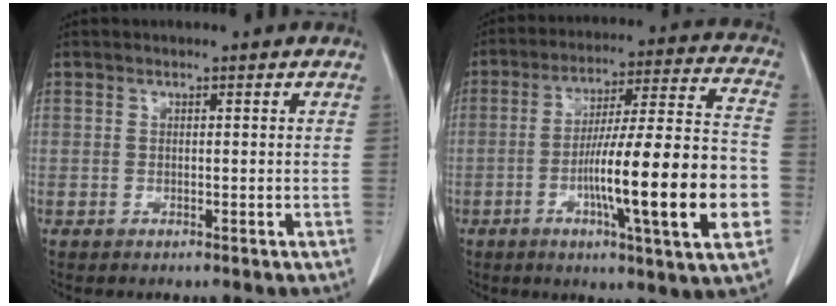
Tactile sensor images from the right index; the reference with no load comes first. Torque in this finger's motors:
{"motor_torque": [1.89, -0.24, 1.05, 0.21]}